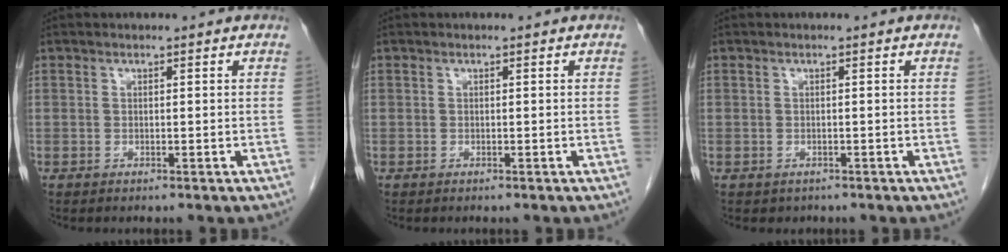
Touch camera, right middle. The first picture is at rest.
{"total": 0.0}
{"total": 0.9, "force": [-0.5, 0.7, 0.1], "torque": [-0.007, 0.002, -0.001]}